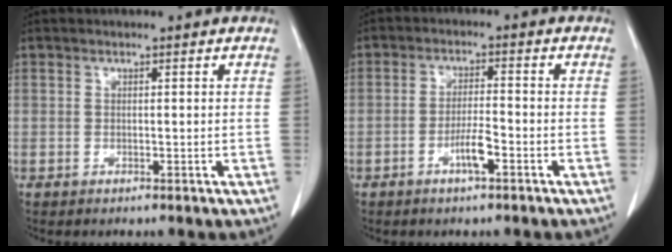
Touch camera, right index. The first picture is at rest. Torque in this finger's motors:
{"motor_torque": [0.93, -0.20, 0.29, 0.09]}